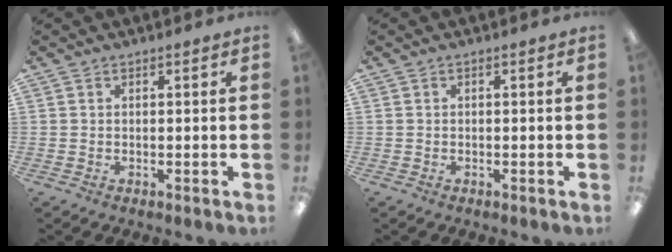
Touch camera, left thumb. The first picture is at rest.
{"total": 0.0}